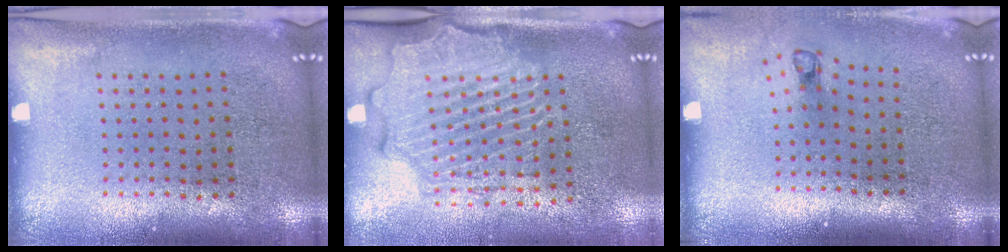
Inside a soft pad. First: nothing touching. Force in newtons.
{"total": 2.4, "press": 2.2, "slide": 0.9}
{"total": 0.8, "press": 0.4, "slide": 0.7}